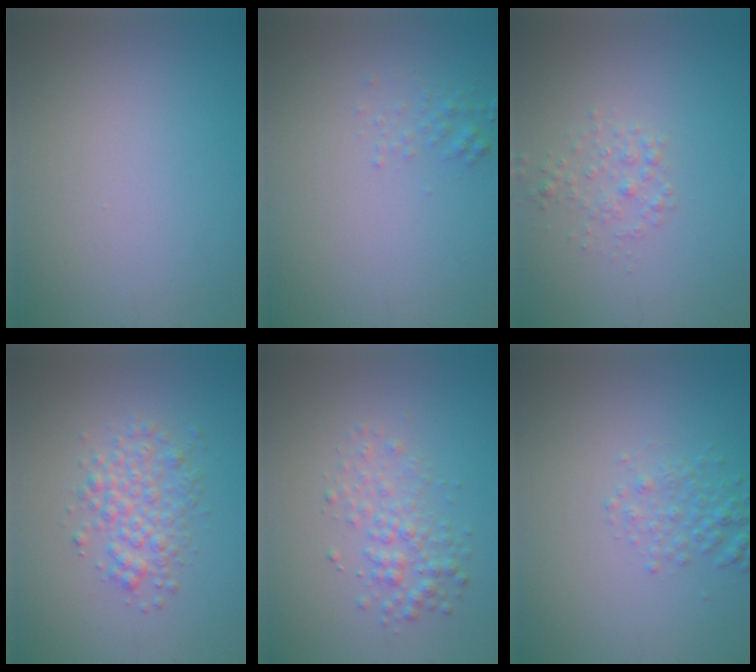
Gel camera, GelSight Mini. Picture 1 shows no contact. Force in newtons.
{"total": 1.0, "press": 1.0, "slide": 0.0}
{"total": 1.5, "press": 1.5, "slide": 0.0}
{"total": 3.0, "press": 3.0, "slide": 0.1}
{"total": 2.5, "press": 2.5, "slide": 0.0}
{"total": 1.7, "press": 1.7, "slide": 0.1}